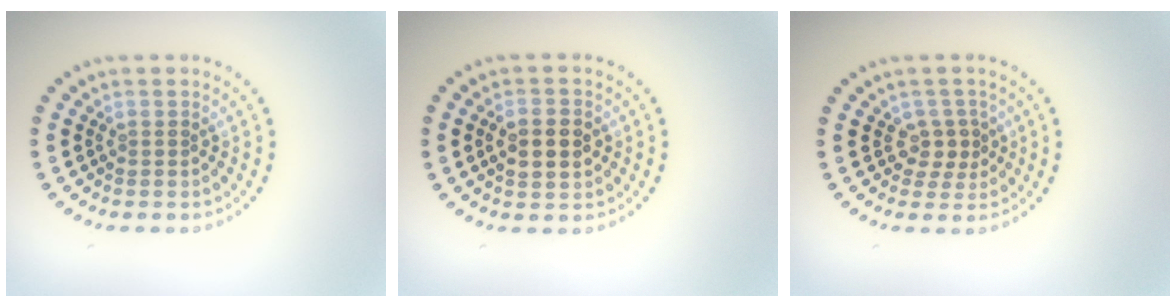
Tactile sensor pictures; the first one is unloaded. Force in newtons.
{"total": 3.7, "press": 3.7, "slide": 0.1}
{"total": 1.7, "press": 1.5, "slide": 0.9}